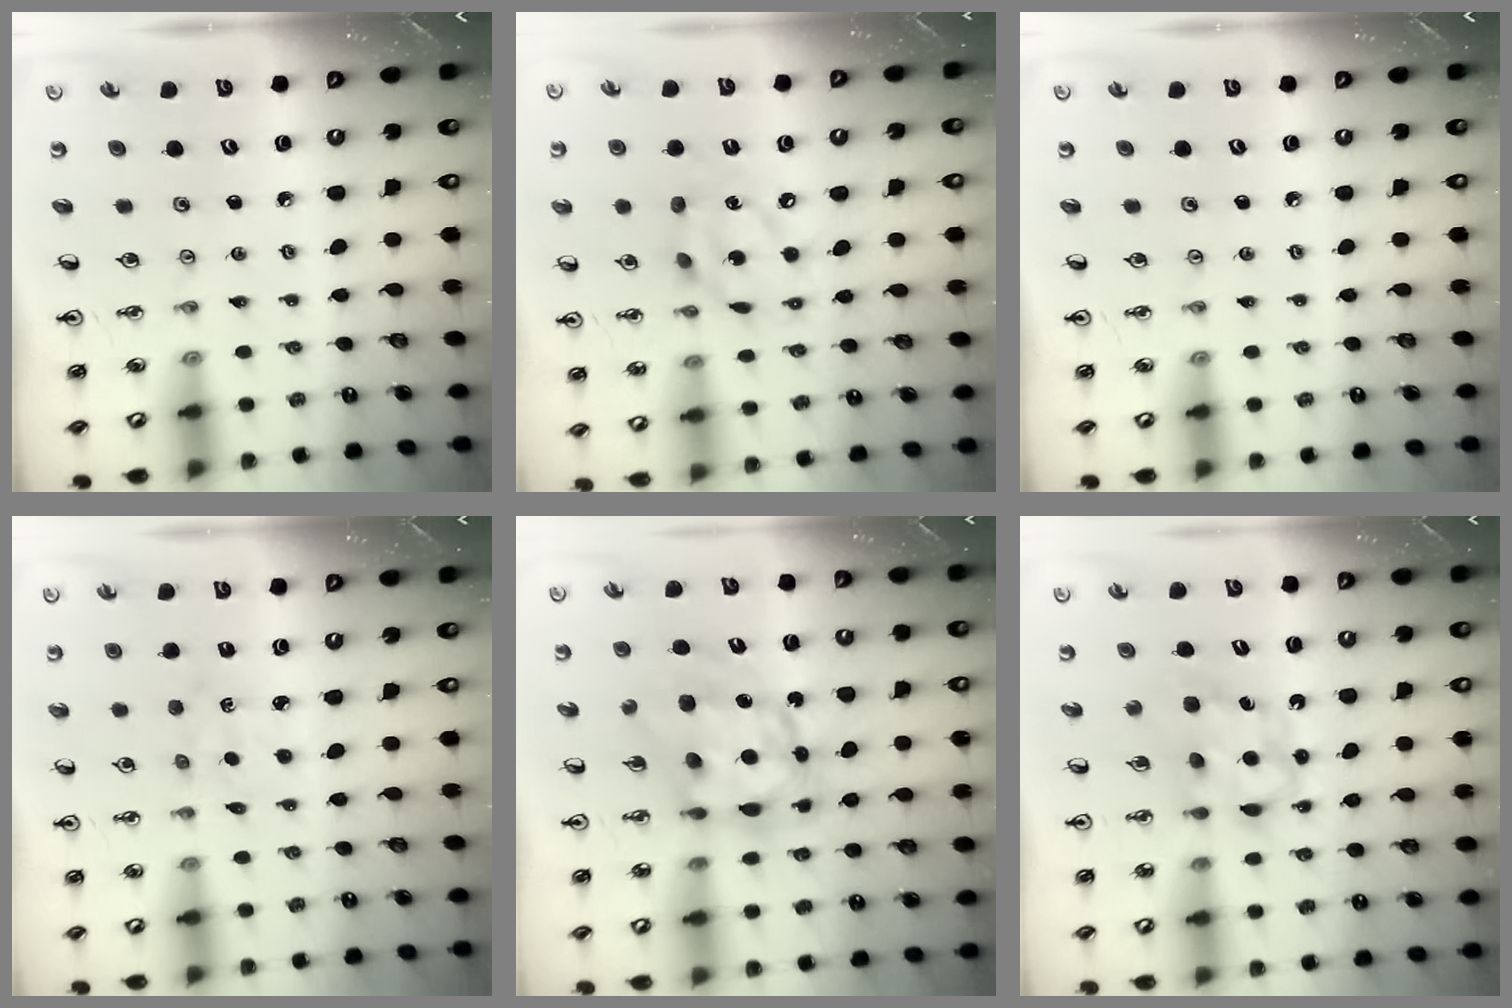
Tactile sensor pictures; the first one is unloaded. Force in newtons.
{"total": 12.3, "press": 12.2, "slide": 0.9}
{"total": 0.0}
{"total": 2.3, "press": 2.3, "slide": 0.2}
{"total": 9.8, "press": 9.8, "slide": 0.9}
{"total": 7.0, "press": 7.0, "slide": 0.5}